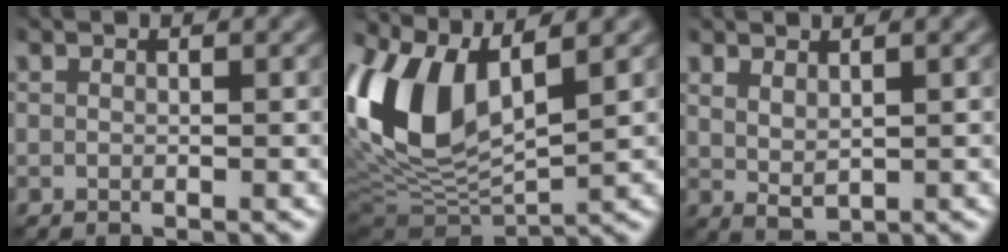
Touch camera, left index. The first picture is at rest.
{"total": 11.3, "force": [2.8, 5.5, 9.4], "torque": [-0.223, 0.006, 0.055]}
{"total": 1.1, "force": [0.7, 0.3, 0.8], "torque": [-0.020, -0.004, 0.024]}